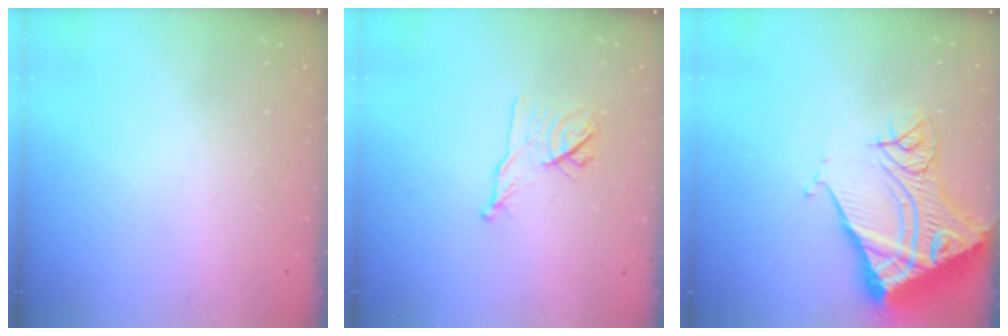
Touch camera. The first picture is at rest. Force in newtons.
{"total": 10.0, "press": 9.9, "slide": 0.9}
{"total": 17.3, "press": 17.2, "slide": 2.1}